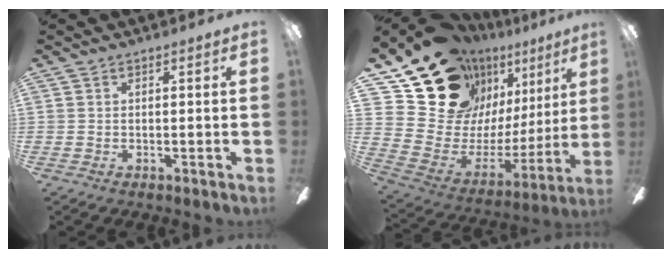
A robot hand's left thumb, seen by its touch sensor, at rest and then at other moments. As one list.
[{"total": 23.1, "force": [15.7, 14.3, 8.9], "torque": [-0.149, -0.105, 0.320]}]